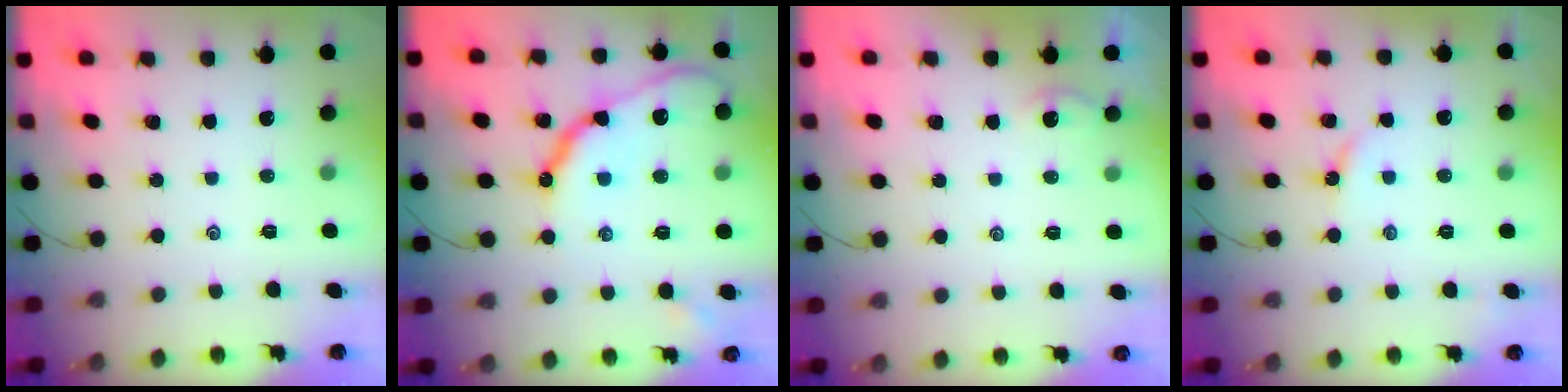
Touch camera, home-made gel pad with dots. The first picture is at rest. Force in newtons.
{"total": 13.0, "press": 13.0, "slide": 1.1}
{"total": 0.8, "press": 0.8, "slide": 0.2}
{"total": 2.8, "press": 2.7, "slide": 0.4}